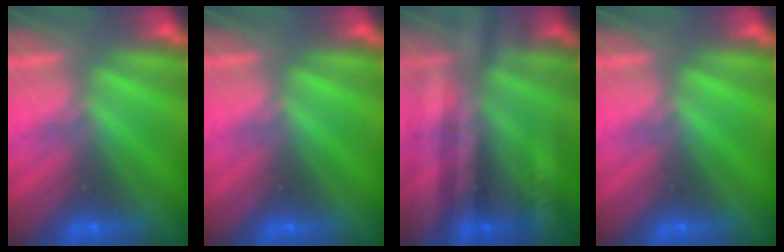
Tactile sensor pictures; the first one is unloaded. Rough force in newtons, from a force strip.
{"total": 0.0}
{"total": 2.8}
{"total": 0.0}